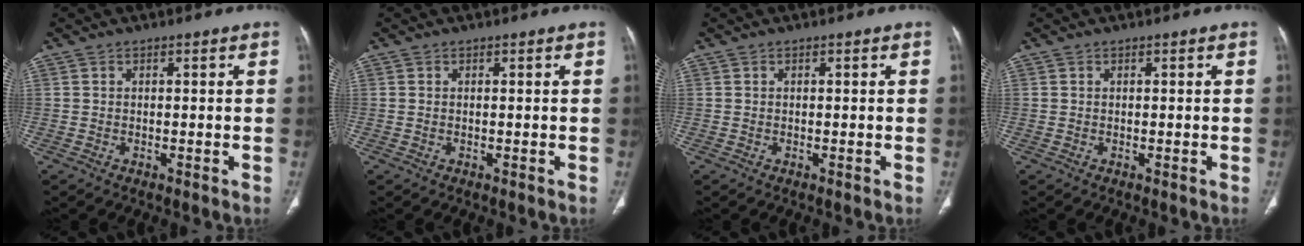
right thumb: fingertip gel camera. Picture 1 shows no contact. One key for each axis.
{"total": 0.0}
{"total": 0.0}
{"total": 0.0}